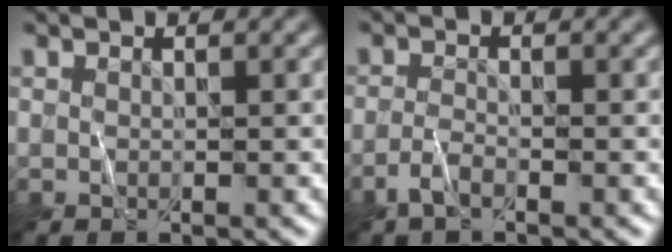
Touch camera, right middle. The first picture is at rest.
{"total": 1.4, "force": [-0.9, 0.4, 1.0], "torque": [-0.022, 0.002, -0.021]}